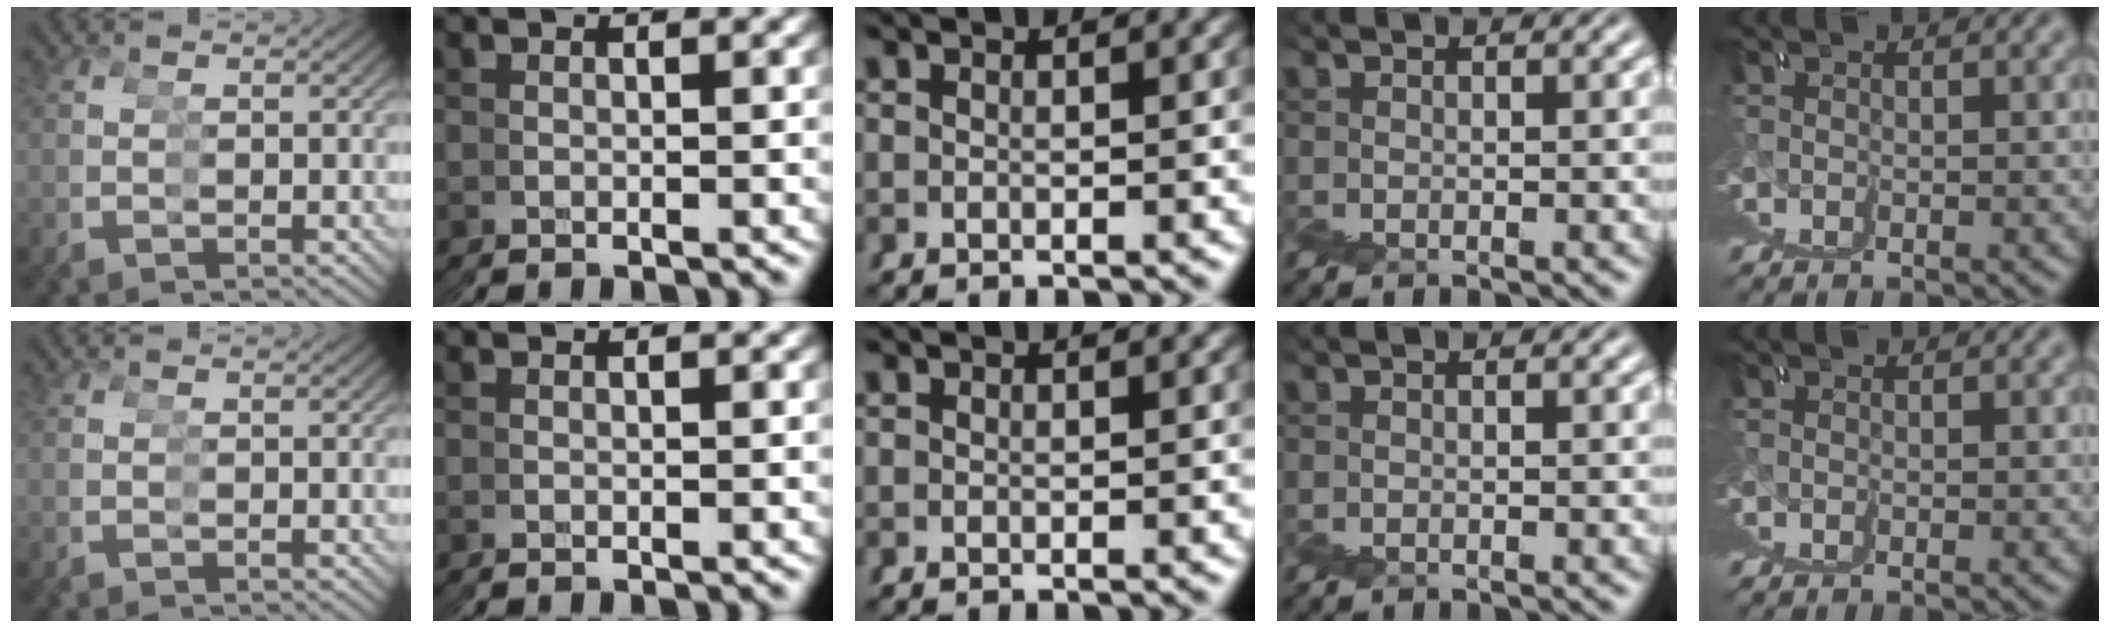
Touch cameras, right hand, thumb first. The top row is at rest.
{}